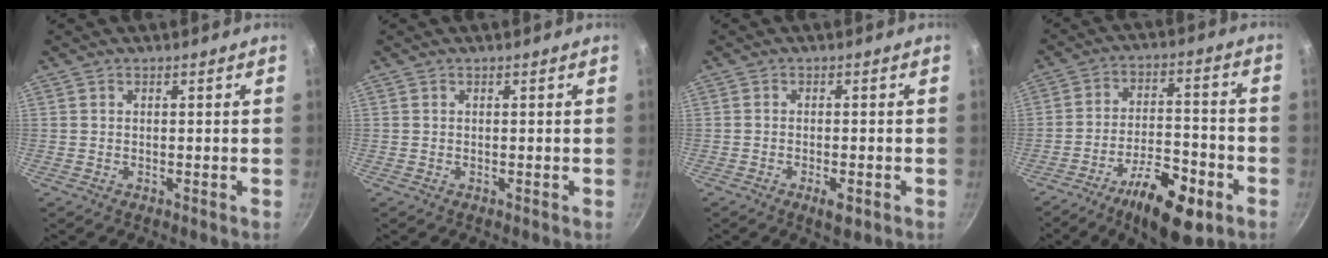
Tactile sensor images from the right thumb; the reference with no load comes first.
{"total": 0.0}
{"total": 3.2, "force": [-1.5, 1.1, 2.6], "torque": [-0.047, 0.003, -0.023]}
{"total": 15.3, "force": [-8.2, 5.9, 11.6], "torque": [-0.173, 0.046, -0.128]}